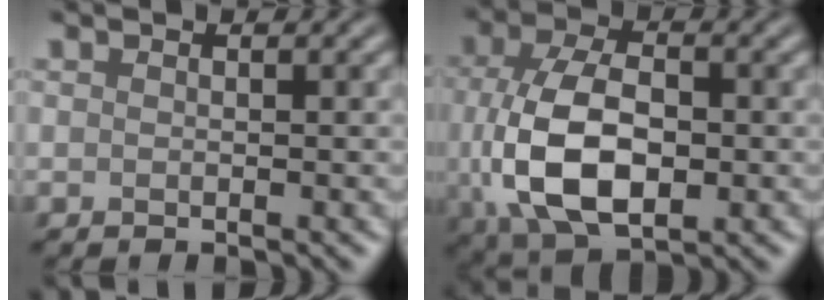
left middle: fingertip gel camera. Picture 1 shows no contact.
{"total": 9.7, "force": [-1.0, 5.9, 7.7], "torque": [-0.170, -0.009, -0.010]}